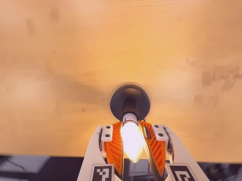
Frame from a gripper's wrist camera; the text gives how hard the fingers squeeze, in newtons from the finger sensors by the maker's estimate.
{"total": 25.0, "left": 27.6, "right": 22.5}